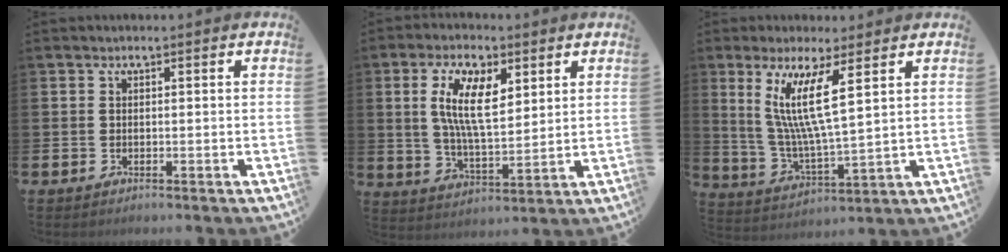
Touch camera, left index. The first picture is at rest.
{"total": 9.2, "force": [4.5, 3.5, 7.2], "torque": [-0.134, -0.010, 0.077]}
{"total": 9.6, "force": [5.5, 1.4, 7.8], "torque": [-0.147, -0.021, 0.092]}